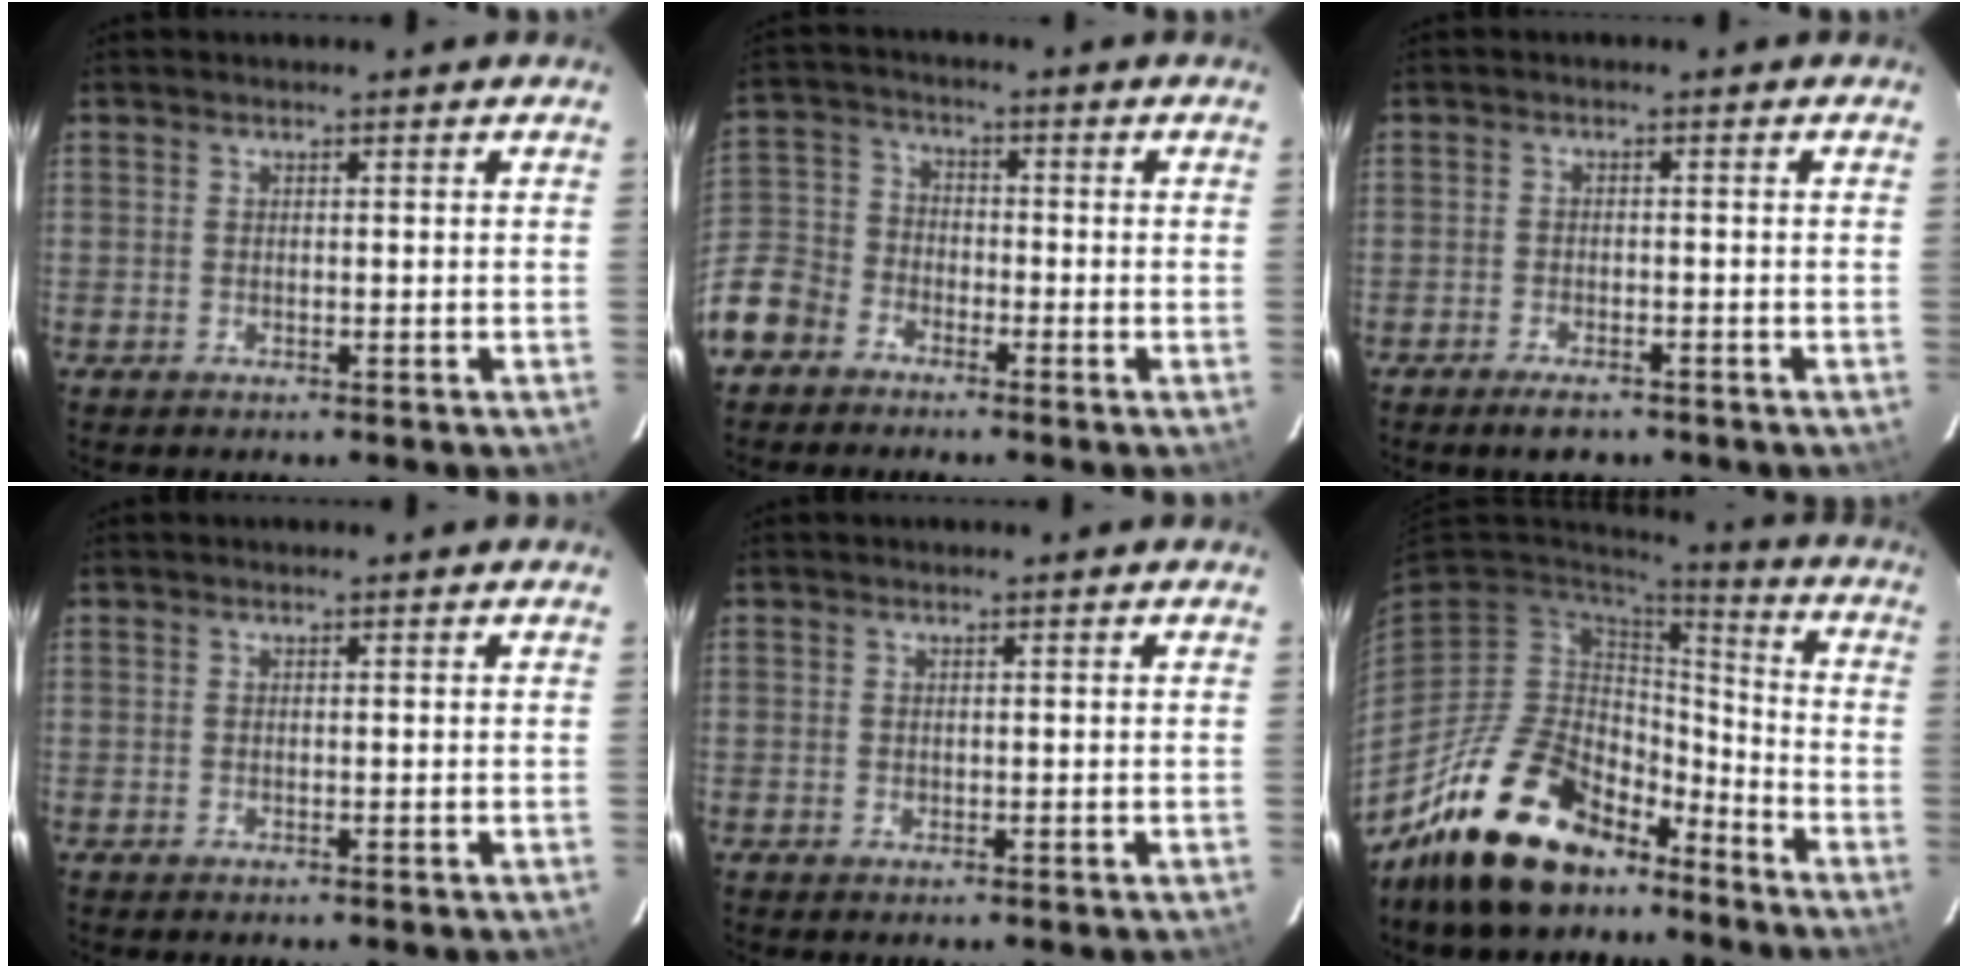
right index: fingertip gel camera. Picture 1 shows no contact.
{"total": 11.5, "force": [-6.5, 8.7, 3.8], "torque": [-0.107, 0.027, -0.131]}
{"total": 4.1, "force": [-3.1, 1.6, 2.0], "torque": [-0.049, -0.003, -0.051]}
{"total": 0.0}
{"total": 0.0}
{"total": 20.1, "force": [-14.4, 10.1, 9.6], "torque": [-0.191, 0.008, -0.228]}